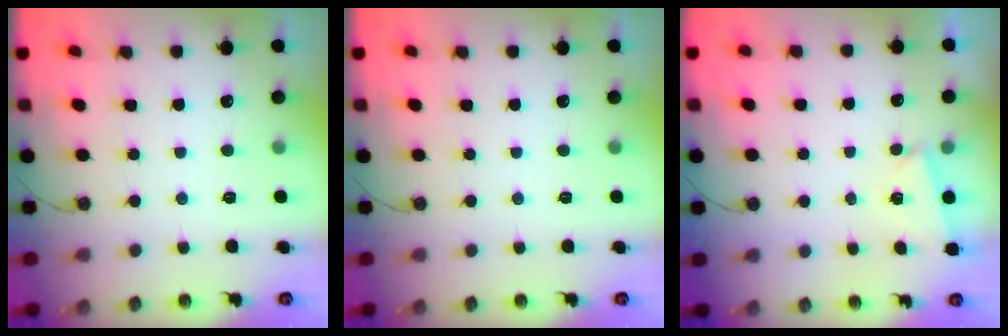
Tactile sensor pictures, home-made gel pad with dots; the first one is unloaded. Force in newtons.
{"total": 0.0}
{"total": 2.7, "press": 1.7, "slide": 2.1}